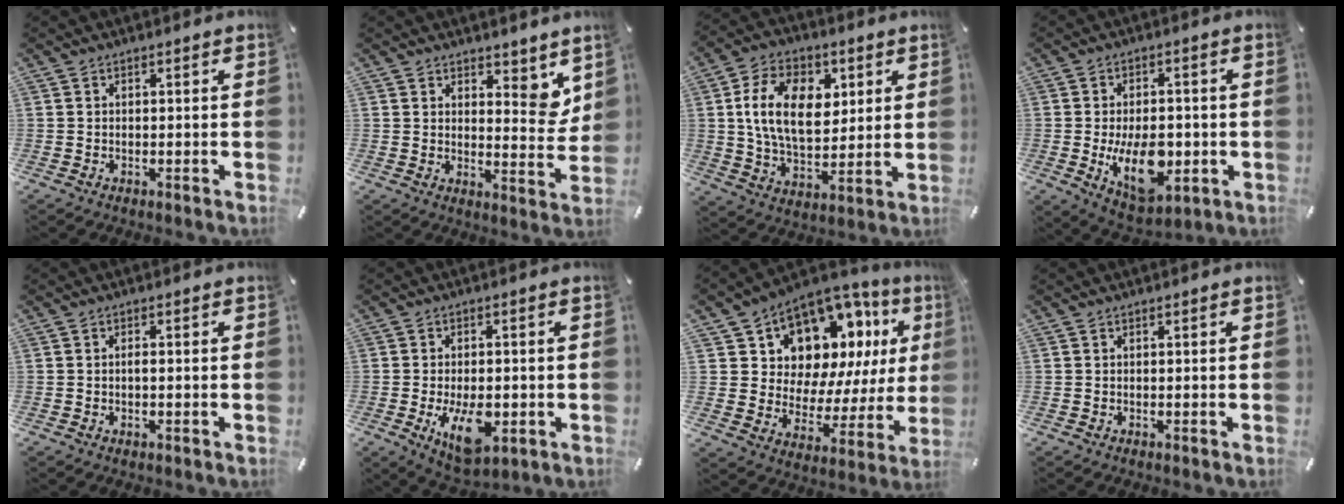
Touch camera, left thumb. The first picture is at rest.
{"total": 7.3, "force": [4.5, 4.2, 3.8], "torque": [-0.024, -0.038, 0.075]}
{"total": 16.0, "force": [4.1, 10.7, 11.2], "torque": [-0.205, 0.008, 0.071]}
{"total": 13.4, "force": [-2.8, 8.1, 10.3], "torque": [-0.176, -0.010, -0.044]}
{"total": 1.7, "force": [-0.3, 0.7, 1.5], "torque": [-0.029, 0.003, -0.007]}
{"total": 11.1, "force": [-2.8, 6.0, 8.9], "torque": [-0.144, -0.013, -0.045]}
{"total": 12.9, "force": [9.0, 8.2, 4.4], "torque": [-0.080, -0.094, 0.162]}
{"total": 0.0}